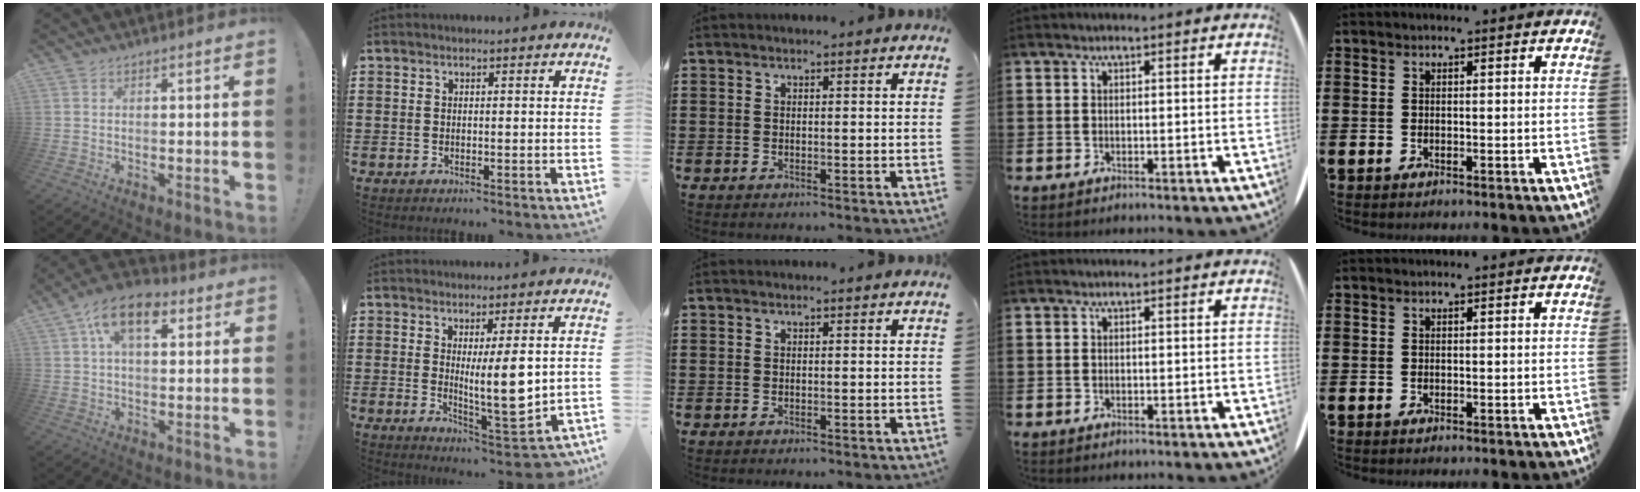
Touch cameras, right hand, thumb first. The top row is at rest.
{"thumb": {"total": 11.2, "force": [4.5, 6.3, 8.0], "torque": [-0.128, -0.003, 0.082]}, "index": {"total": 8.5, "force": [0.1, 1.7, 8.3], "torque": [-0.152, -0.023, -0.003]}}